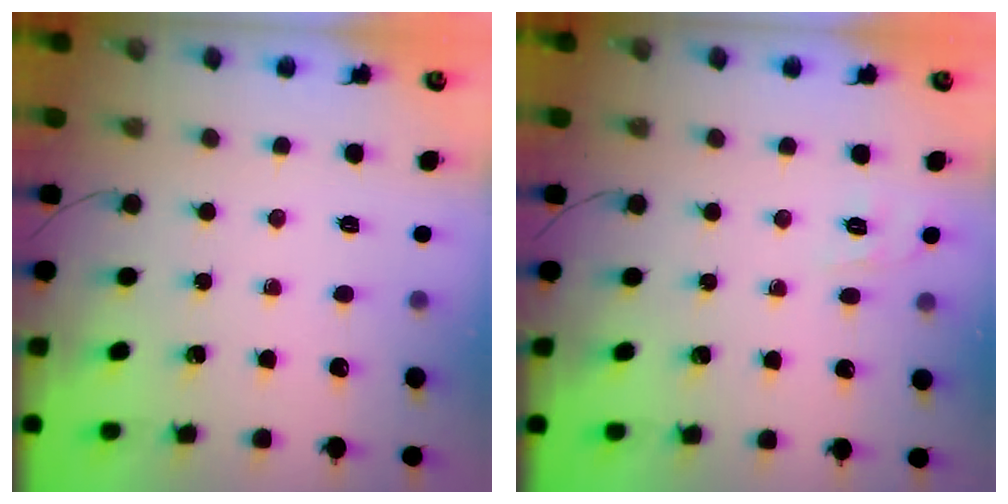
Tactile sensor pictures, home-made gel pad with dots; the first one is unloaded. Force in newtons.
{"total": 1.7, "press": 0.0, "slide": 1.7}